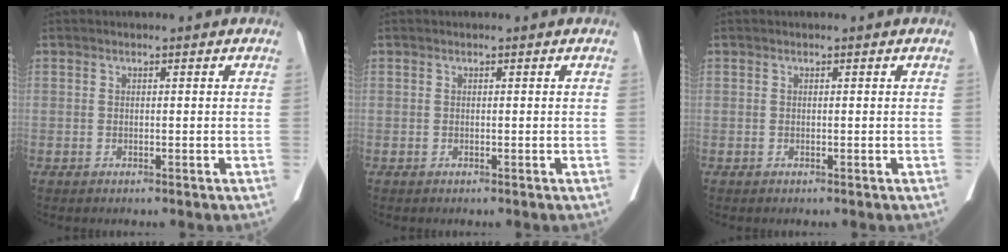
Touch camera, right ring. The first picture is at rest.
{"total": 0.0}
{"total": 0.0}